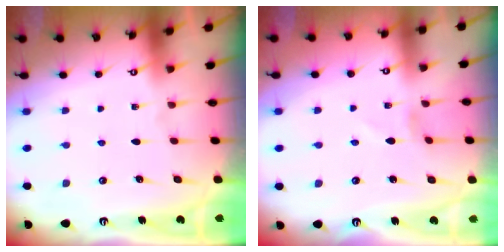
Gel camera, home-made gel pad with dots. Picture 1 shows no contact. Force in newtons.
{"total": 0.0}